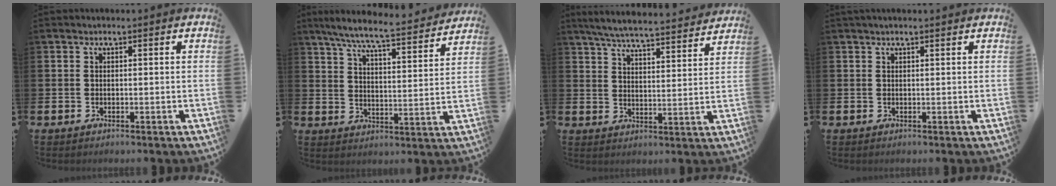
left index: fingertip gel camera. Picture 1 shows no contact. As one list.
[{"total": 7.7, "force": [7.1, 0.3, 3.0], "torque": [-0.080, -0.050, 0.119]}, {"total": 6.3, "force": [6.1, 0.4, 1.7], "torque": [-0.052, -0.042, 0.105]}, {"total": 0.6, "force": [0.5, 0.0, 0.3], "torque": [-0.006, 0.001, 0.008]}]